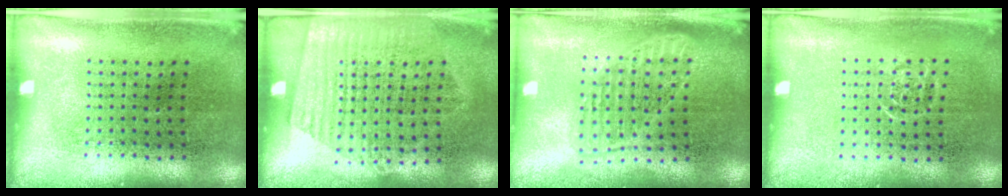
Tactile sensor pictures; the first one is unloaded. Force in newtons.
{"total": 1.5, "press": 1.2, "slide": 0.8}
{"total": 1.7, "press": 1.5, "slide": 0.9}
{"total": 0.5, "press": 0.5, "slide": 0.2}